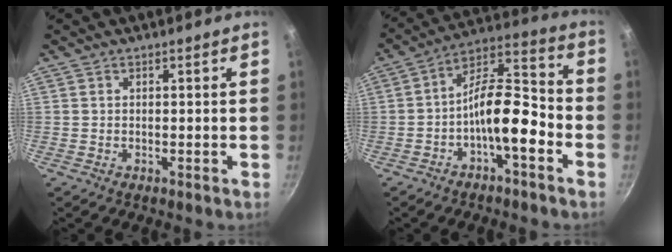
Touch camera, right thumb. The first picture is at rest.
{"total": 12.2, "force": [-4.5, 4.5, 10.4], "torque": [-0.154, 0.058, -0.083]}